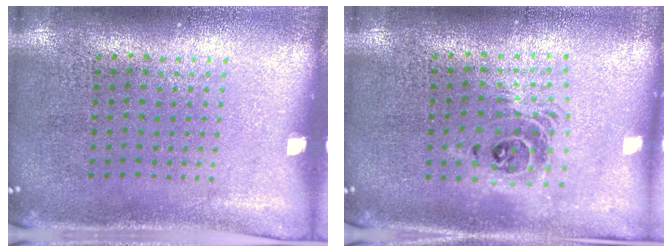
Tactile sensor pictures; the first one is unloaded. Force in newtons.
{"total": 1.7, "press": 1.4, "slide": 0.9}